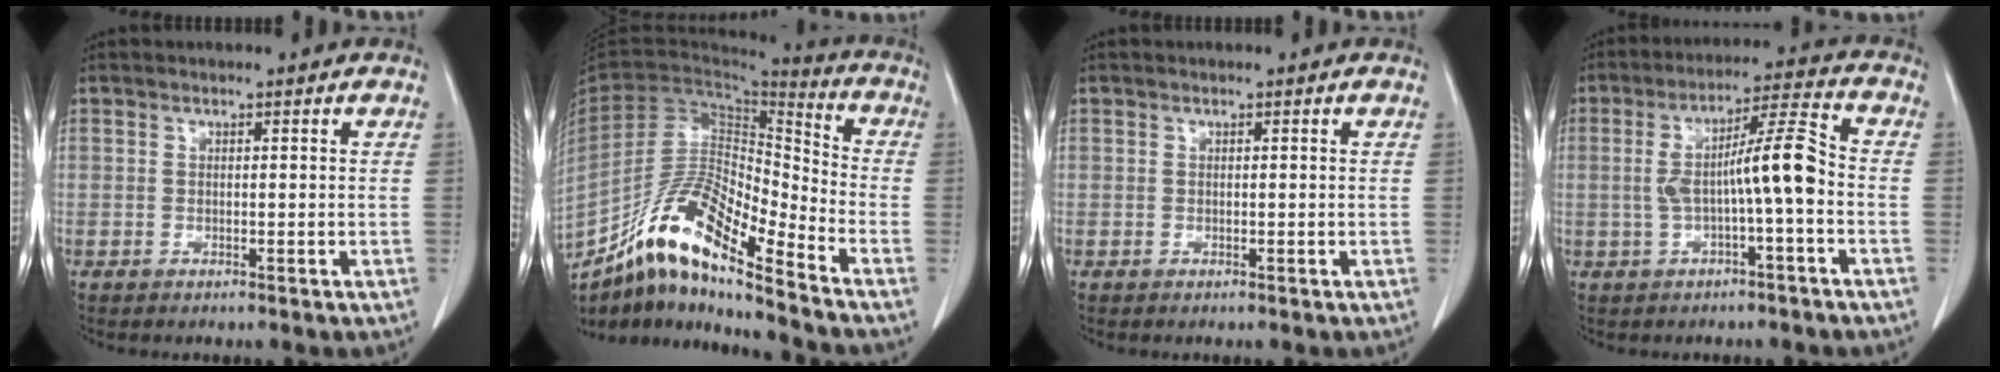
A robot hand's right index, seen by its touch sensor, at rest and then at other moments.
{"total": 16.5, "force": [-12.2, 1.9, 10.9], "torque": [-0.203, 0.012, -0.222]}
{"total": 0.0}
{"total": 8.9, "force": [-1.1, 0.5, 8.9], "torque": [-0.156, 0.029, -0.020]}